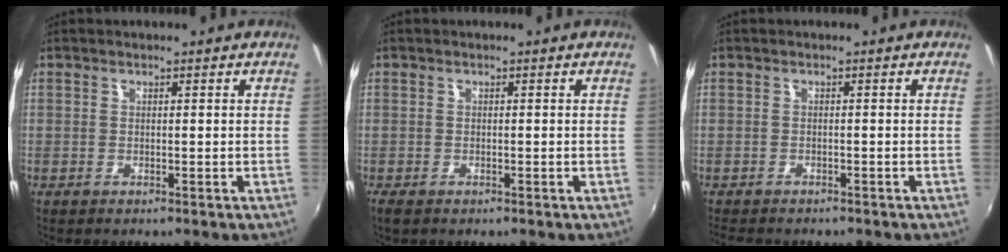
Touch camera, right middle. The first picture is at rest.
{"total": 1.6, "force": [-1.1, 0.8, 0.9], "torque": [-0.020, -0.008, -0.020]}
{"total": 4.4, "force": [-3.9, 1.4, 1.6], "torque": [-0.041, -0.017, -0.060]}